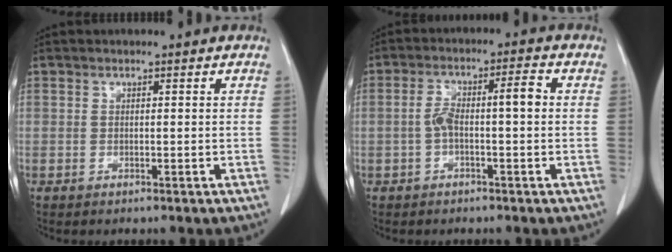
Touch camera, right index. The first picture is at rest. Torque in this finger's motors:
{"motor_torque": [0.25, 0.10, 0.15, 0.03]}